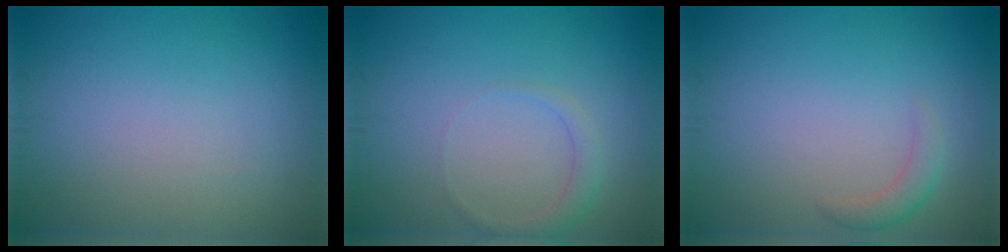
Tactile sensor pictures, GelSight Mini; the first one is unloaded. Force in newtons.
{"total": 1.5, "press": 1.5, "slide": 0.1}
{"total": 1.5, "press": 1.5, "slide": 0.1}